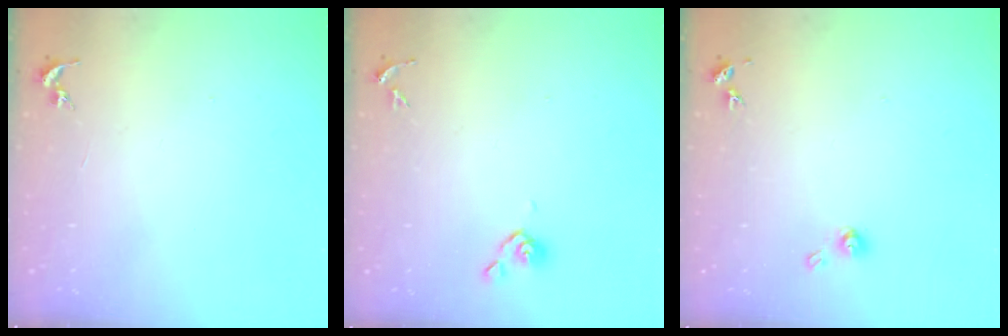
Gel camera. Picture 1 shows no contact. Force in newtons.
{"total": 3.5, "press": 3.4, "slide": 0.9}
{"total": 4.9, "press": 4.9, "slide": 0.5}